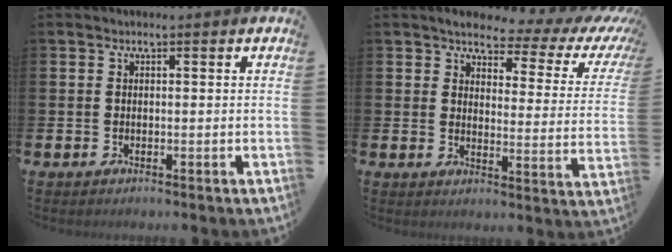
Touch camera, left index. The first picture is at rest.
{"total": 3.6, "force": [2.8, 1.5, 1.5], "torque": [-0.035, -0.031, 0.035]}